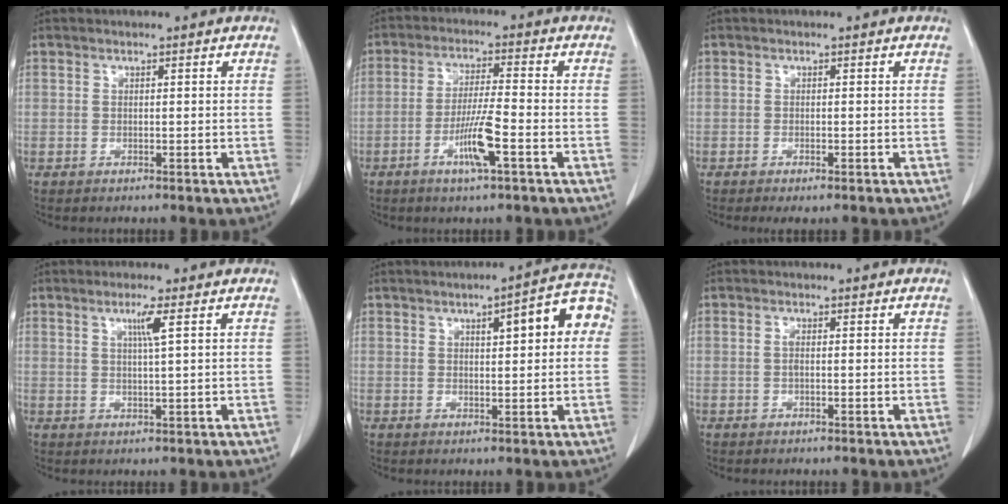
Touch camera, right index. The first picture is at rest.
{"total": 6.9, "force": [-3.0, 0.0, 6.2], "torque": [-0.120, -0.007, -0.056]}
{"total": 2.5, "force": [-2.0, 0.6, 1.4], "torque": [-0.015, -0.006, -0.024]}
{"total": 3.0, "force": [1.2, -0.6, 2.7], "torque": [-0.050, -0.002, 0.023]}
{"total": 8.4, "force": [2.1, 2.0, 7.8], "torque": [-0.098, 0.028, 0.023]}
{"total": 0.8, "force": [-0.1, 0.2, 0.8], "torque": [-0.017, 0.000, -0.001]}